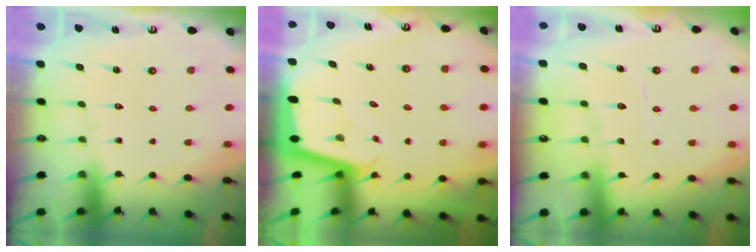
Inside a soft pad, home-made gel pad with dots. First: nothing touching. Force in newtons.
{"total": 1.9, "press": 1.9, "slide": 0.2}
{"total": 7.6, "press": 7.5, "slide": 0.8}